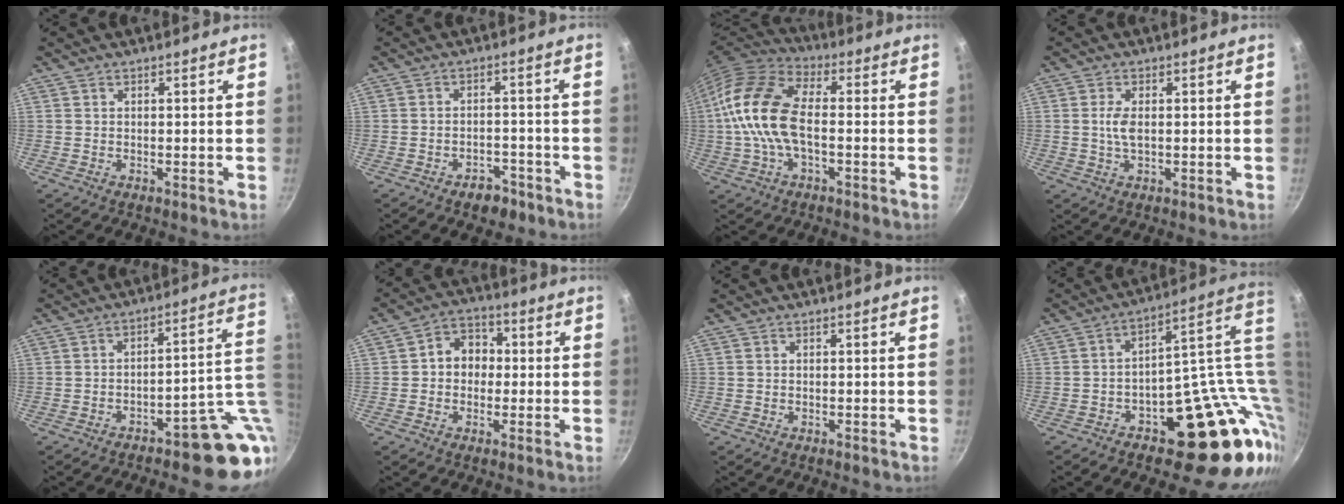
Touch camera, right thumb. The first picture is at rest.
{"total": 4.9, "force": [-3.3, 2.8, 2.3], "torque": [-0.016, 0.031, -0.037]}
{"total": 15.4, "force": [-1.0, 8.4, 12.9], "torque": [-0.246, 0.035, -0.037]}
{"total": 3.4, "force": [0.2, 1.5, 3.0], "torque": [-0.064, 0.002, 0.001]}
{"total": 14.2, "force": [-5.0, 5.8, 11.9], "torque": [-0.082, 0.038, -0.063]}
{"total": 7.2, "force": [0.1, 6.1, 4.0], "torque": [-0.021, 0.018, -0.011]}
{"total": 0.0}
{"total": 21.3, "force": [4.1, 13.5, 16.0], "torque": [-0.132, 0.008, 0.076]}